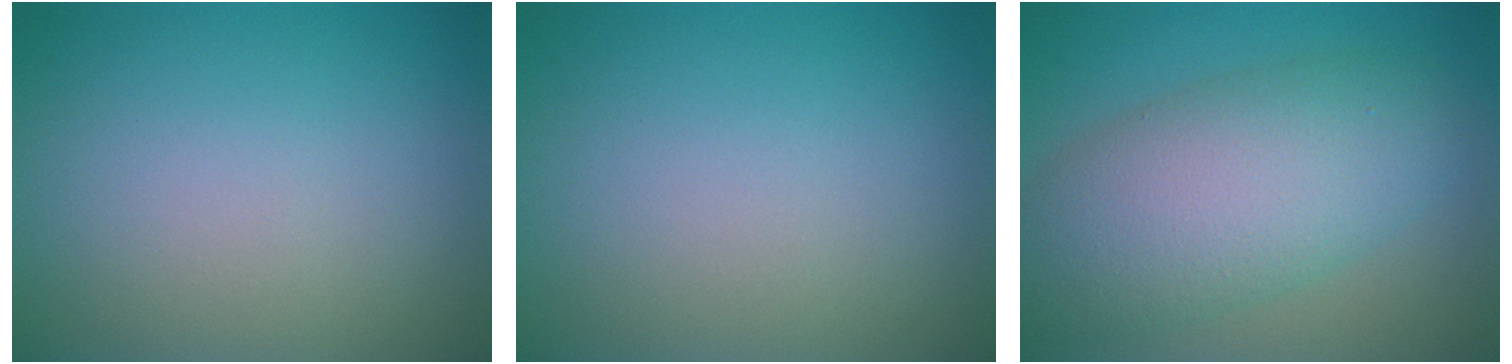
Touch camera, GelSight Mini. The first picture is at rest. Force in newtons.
{"total": 0.0}
{"total": 8.1, "press": 8.1, "slide": 0.3}